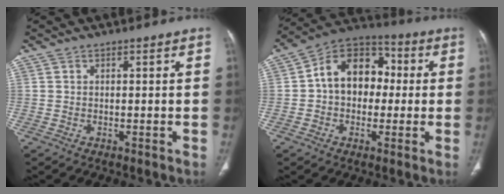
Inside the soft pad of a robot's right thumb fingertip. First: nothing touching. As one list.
[{"total": 13.5, "force": [0.9, 10.0, 9.0], "torque": [-0.105, 0.032, 0.001]}]